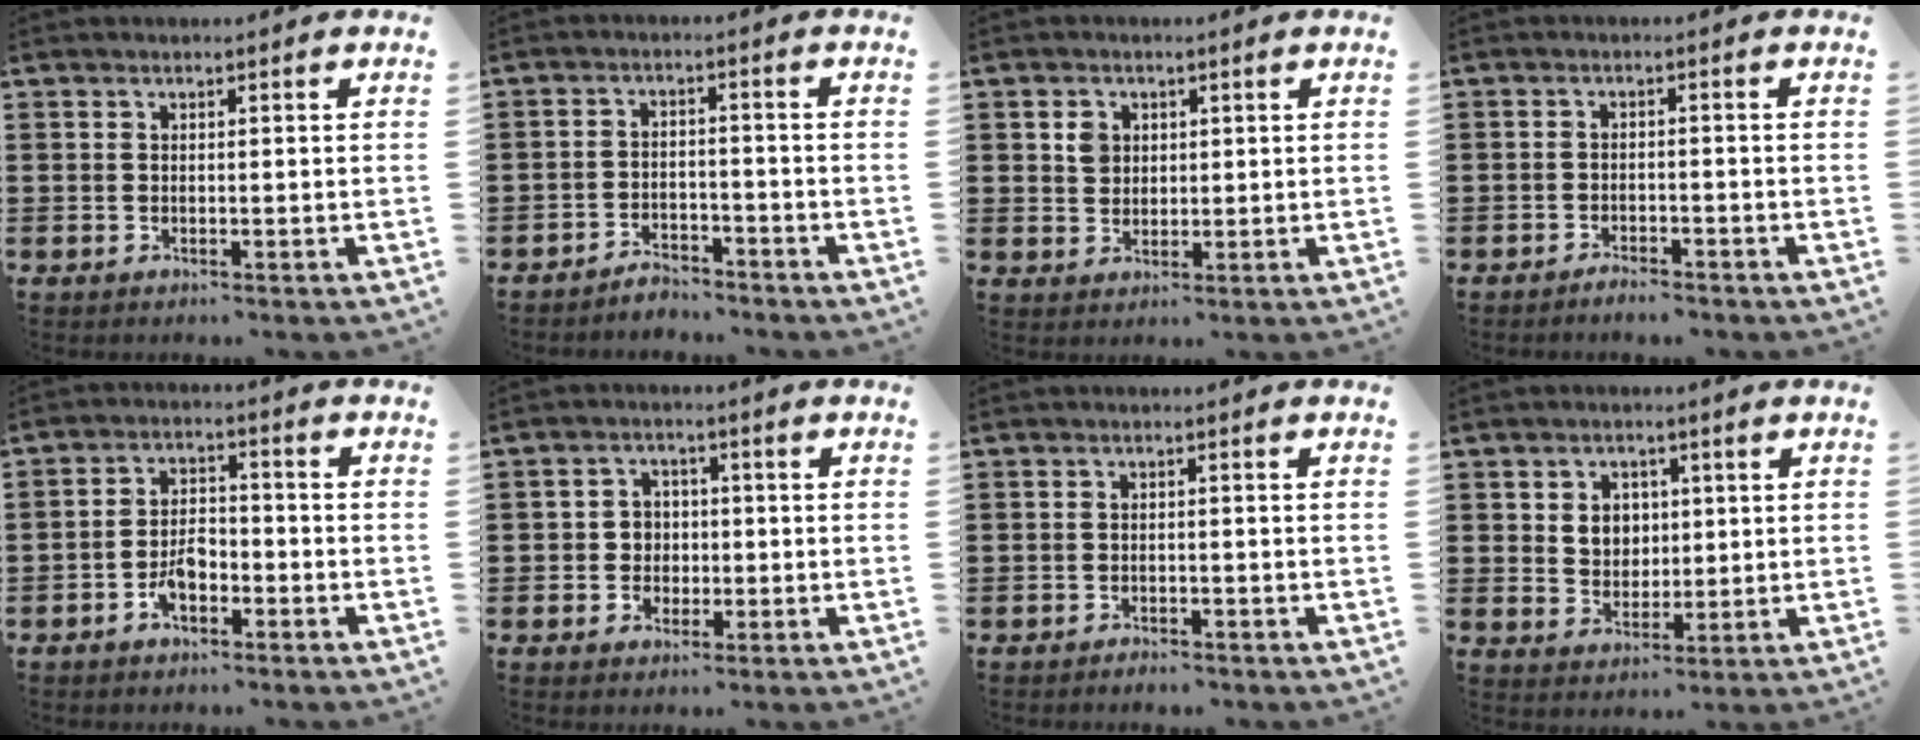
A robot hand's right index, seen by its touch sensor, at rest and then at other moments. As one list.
[{"total": 3.2, "force": [-3.2, 0.5, -0.1], "torque": [-0.007, 0.002, -0.067]}, {"total": 2.7, "force": [0.9, 2.3, 1.1], "torque": [-0.023, 0.007, 0.014]}, {"total": 1.8, "force": [-1.8, 0.1, 0.2], "torque": [-0.010, 0.000, -0.036]}, {"total": 4.2, "force": [-2.4, 2.2, 2.6], "torque": [-0.058, 0.005, -0.049]}, {"total": 3.4, "force": [-0.6, 3.3, 0.6], "torque": [-0.024, 0.011, -0.017]}, {"total": 1.3, "force": [-1.3, 0.1, 0.0], "torque": [-0.006, -0.001, -0.027]}, {"total": 4.1, "force": [1.0, 3.7, 1.6], "torque": [-0.039, 0.009, 0.013]}]